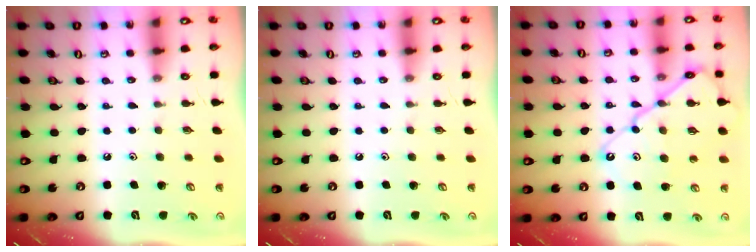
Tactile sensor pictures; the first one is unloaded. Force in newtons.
{"total": 0.0}
{"total": 14.2, "press": 14.1, "slide": 1.3}